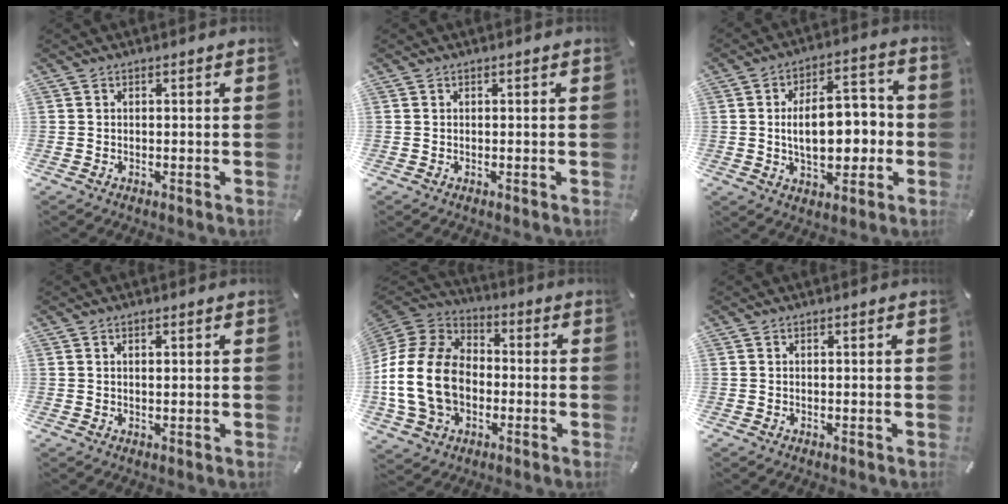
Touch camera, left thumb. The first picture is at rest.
{"total": 0.0}
{"total": 13.7, "force": [-0.8, 8.2, 11.0], "torque": [-0.149, 0.010, -0.015]}
{"total": 0.9, "force": [0.3, 0.3, 0.8], "torque": [-0.016, 0.002, 0.005]}
{"total": 18.2, "force": [-3.4, 14.0, 11.1], "torque": [-0.249, 0.028, -0.066]}
{"total": 0.0}